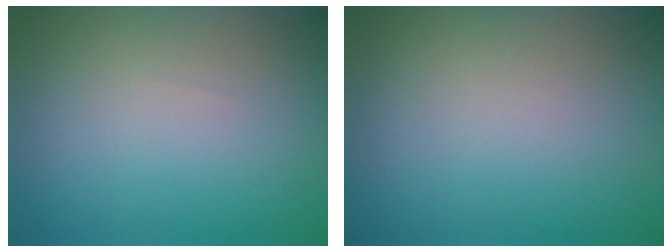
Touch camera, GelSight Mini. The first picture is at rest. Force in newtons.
{"total": 0.0}